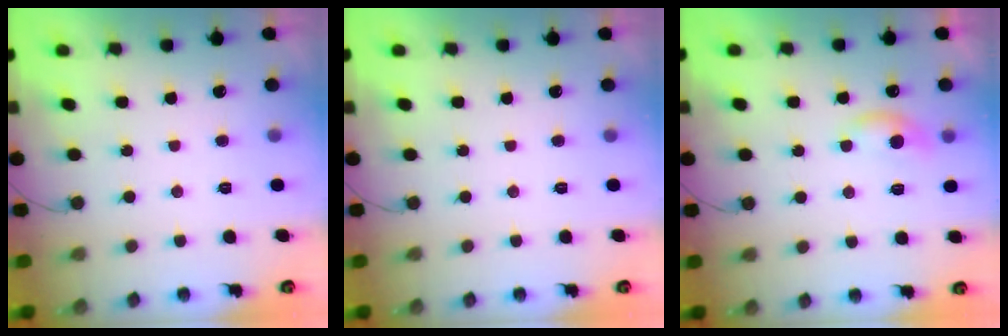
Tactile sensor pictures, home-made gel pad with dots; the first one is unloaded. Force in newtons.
{"total": 0.0}
{"total": 6.3, "press": 6.2, "slide": 0.9}